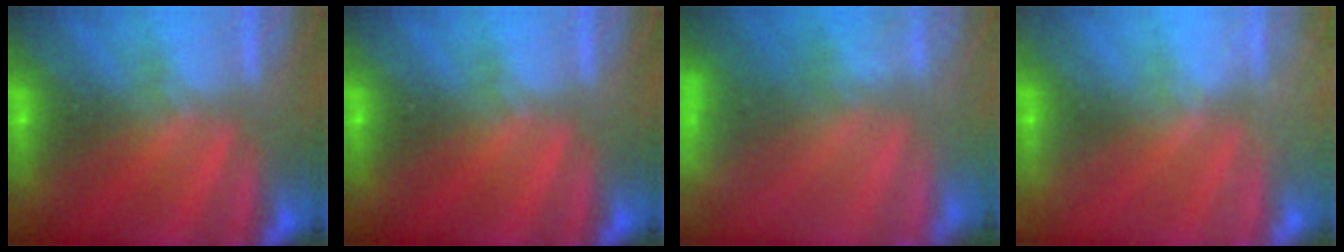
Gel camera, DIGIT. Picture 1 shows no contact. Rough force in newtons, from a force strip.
{"total": 0.0}
{"total": 6.9}
{"total": 2.3}